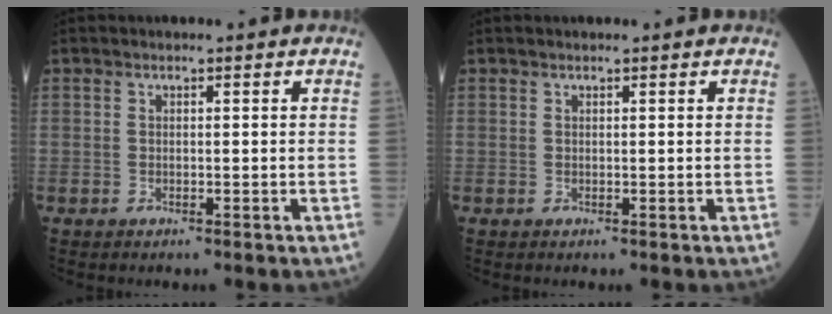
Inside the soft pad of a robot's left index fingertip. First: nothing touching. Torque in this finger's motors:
{"motor_torque": [-0.07, 0.09, 0.04, 0.01]}